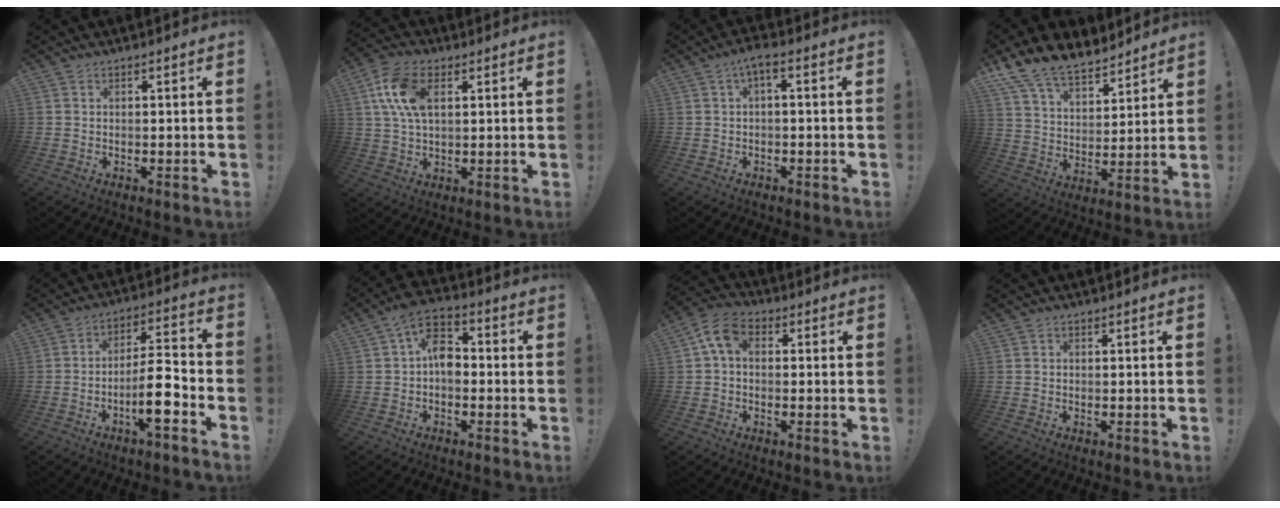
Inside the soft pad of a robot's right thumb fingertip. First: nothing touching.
{"total": 12.9, "force": [3.9, 7.6, 9.7], "torque": [-0.207, 0.006, 0.073]}
{"total": 3.4, "force": [-0.1, 0.8, 3.3], "torque": [-0.067, 0.001, 0.000]}
{"total": 12.7, "force": [10.7, 5.3, 4.2], "torque": [-0.086, -0.081, 0.201]}
{"total": 12.0, "force": [-5.3, 2.9, 10.4], "torque": [-0.173, 0.025, -0.092]}
{"total": 9.3, "force": [0.2, 5.9, 7.2], "torque": [-0.135, 0.009, 0.007]}
{"total": 7.6, "force": [1.4, 5.0, 5.6], "torque": [-0.109, 0.012, 0.033]}
{"total": 0.0}